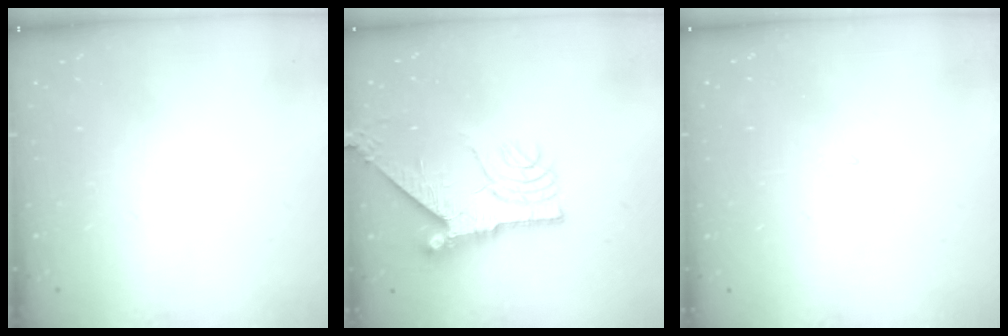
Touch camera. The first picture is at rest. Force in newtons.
{"total": 11.1, "press": 11.1, "slide": 1.3}
{"total": 2.8, "press": 2.7, "slide": 0.6}